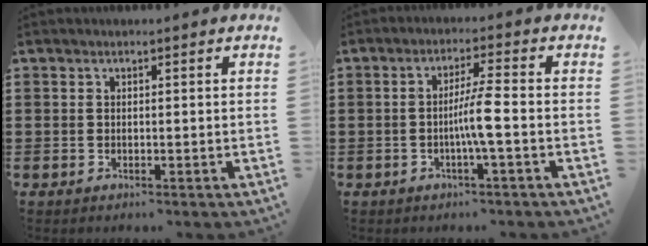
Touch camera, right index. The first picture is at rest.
{"total": 4.8, "force": [-1.0, -0.2, 4.6], "torque": [-0.090, -0.007, -0.024]}